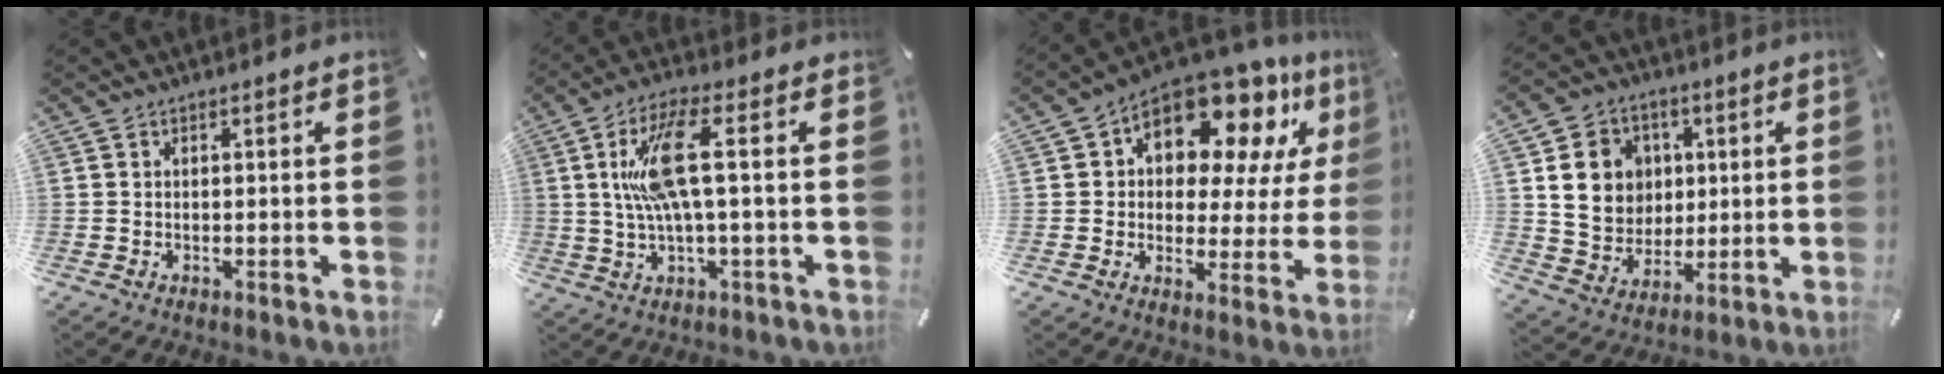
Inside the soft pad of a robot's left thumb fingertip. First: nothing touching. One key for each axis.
{"total": 12.6, "fx": 1.6, "fy": 2.9, "fz": 12.1, "tx": -0.240, "ty": 0.000, "tz": 0.022}
{"total": 14.5, "fx": 10.0, "fy": 7.6, "fz": 7.2, "tx": -0.125, "ty": -0.080, "tz": 0.175}
{"total": 12.8, "fx": 2.6, "fy": 11.5, "fz": 4.8, "tx": -0.091, "ty": 0.002, "tz": 0.056}